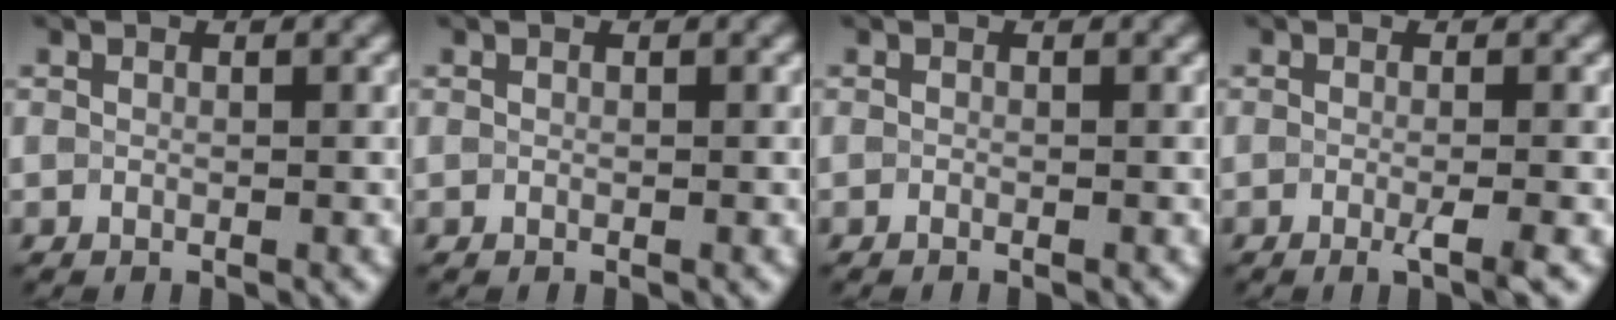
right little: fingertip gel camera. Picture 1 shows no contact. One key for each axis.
{"total": 0.0}
{"total": 0.6, "fx": -0.6, "fy": 0.2, "fz": 0.1, "tx": 0.003, "ty": -0.007, "tz": -0.009}
{"total": 1.7, "fx": -1.0, "fy": 0.1, "fz": 1.3, "tx": -0.017, "ty": -0.008, "tz": -0.017}